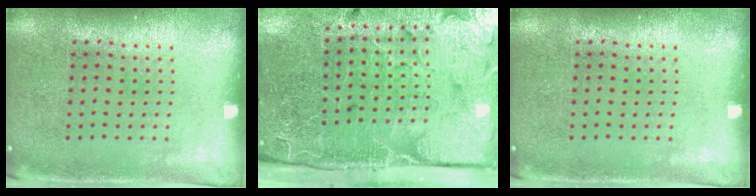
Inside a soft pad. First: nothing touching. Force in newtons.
{"total": 5.1, "press": 4.0, "slide": 3.1}
{"total": 0.0}